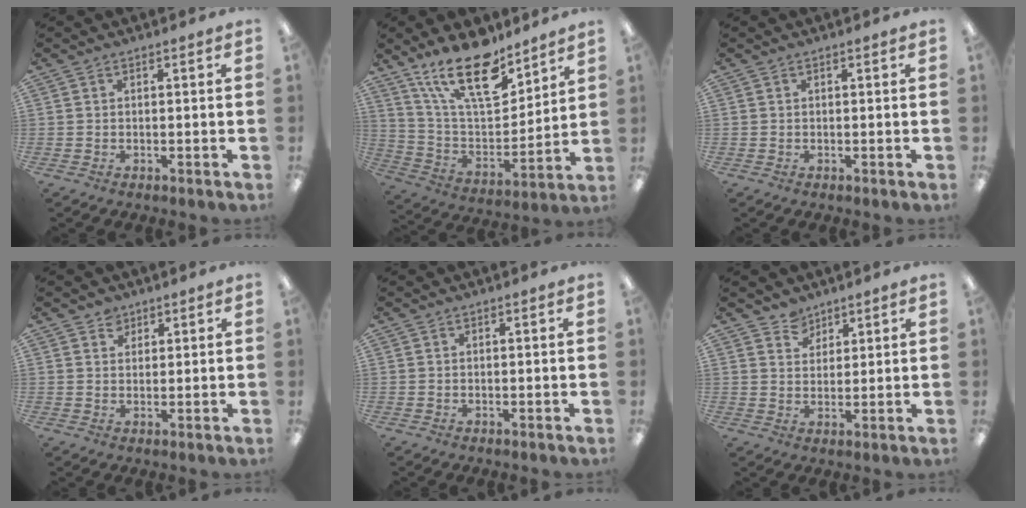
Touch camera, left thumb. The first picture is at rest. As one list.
[{"total": 20.0, "force": [13.9, 7.9, 12.0], "torque": [-0.215, -0.076, 0.245]}, {"total": 0.0}, {"total": 2.6, "force": [1.9, 1.8, 0.2], "torque": [0.001, -0.003, 0.034]}, {"total": 0.0}, {"total": 4.4, "force": [3.7, 2.3, -0.3], "torque": [-0.001, -0.019, 0.070]}]